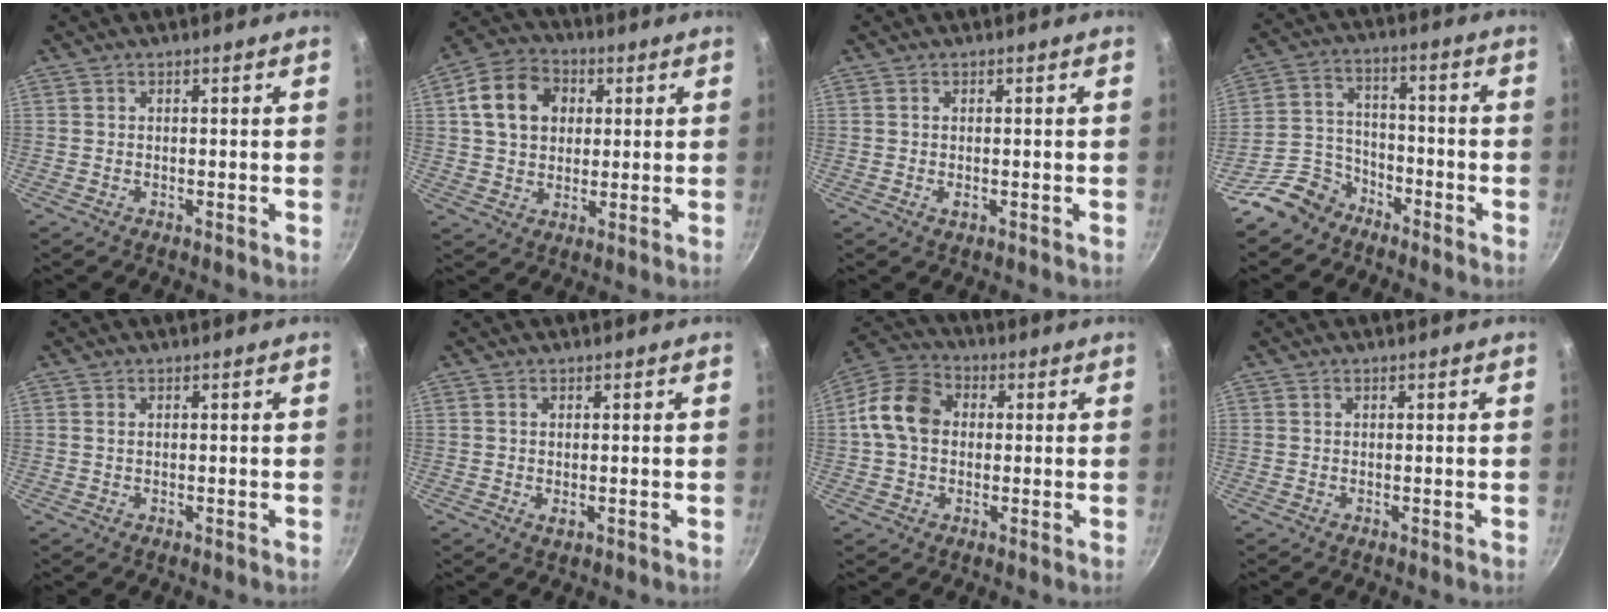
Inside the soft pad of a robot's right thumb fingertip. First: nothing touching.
{"total": 11.9, "force": [2.9, 9.3, 6.8], "torque": [-0.102, 0.011, 0.037]}
{"total": 0.9, "force": [-0.1, 0.4, 0.8], "torque": [-0.014, -0.003, 0.000]}
{"total": 9.3, "force": [-6.9, 5.8, 2.3], "torque": [-0.024, 0.062, -0.134]}
{"total": 0.6, "force": [0.2, 0.3, 0.4], "torque": [-0.009, 0.001, 0.002]}
{"total": 1.0, "force": [0.1, 0.5, 0.9], "torque": [-0.016, -0.005, 0.003]}
{"total": 11.0, "force": [0.7, 8.5, 6.9], "torque": [-0.101, 0.023, -0.006]}
{"total": 0.0}